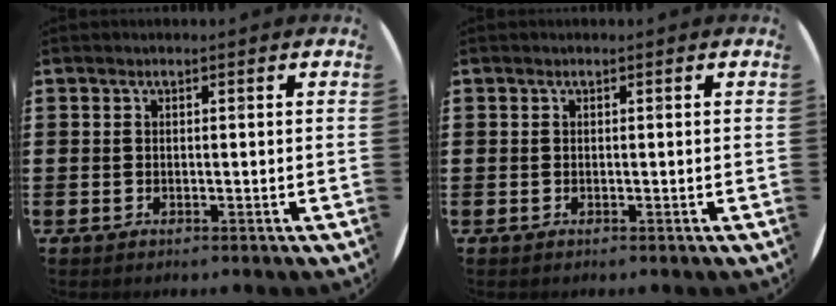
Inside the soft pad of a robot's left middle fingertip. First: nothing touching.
{"total": 0.0}